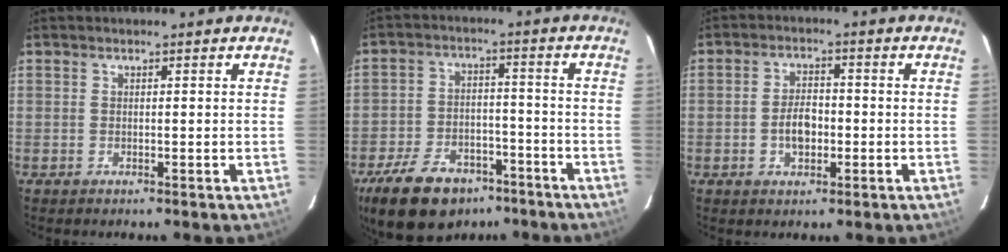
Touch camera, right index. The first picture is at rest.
{"total": 16.7, "force": [-11.2, 9.5, 8.0], "torque": [-0.186, 0.005, -0.170]}
{"total": 5.0, "force": [-1.3, 3.0, 3.8], "torque": [-0.074, 0.009, -0.017]}